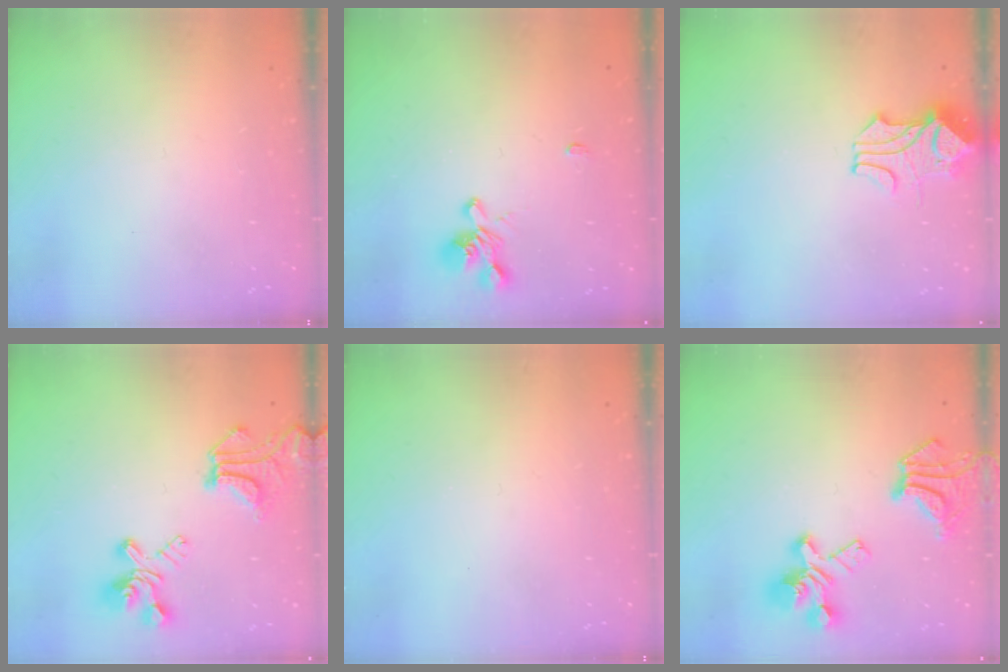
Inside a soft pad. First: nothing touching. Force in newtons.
{"total": 1.3, "press": 0.7, "slide": 1.1}
{"total": 1.7, "press": 1.3, "slide": 1.1}
{"total": 11.4, "press": 11.1, "slide": 2.6}
{"total": 0.0}
{"total": 10.8, "press": 10.4, "slide": 2.6}